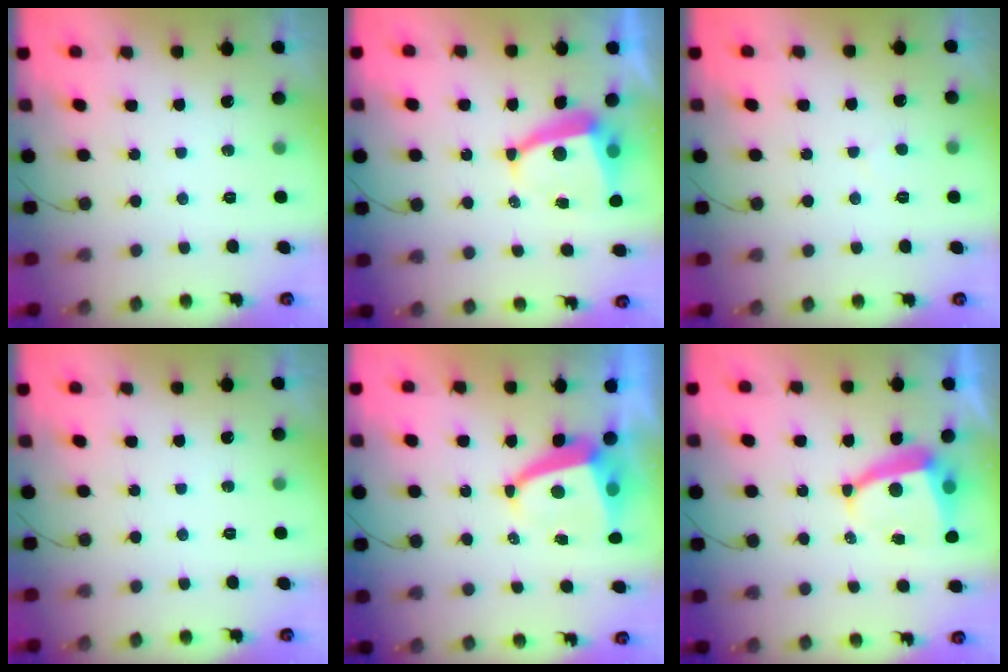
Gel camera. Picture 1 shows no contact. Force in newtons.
{"total": 6.6, "press": 6.6, "slide": 0.7}
{"total": 1.4, "press": 1.3, "slide": 0.1}
{"total": 0.0}
{"total": 5.8, "press": 5.8, "slide": 0.8}
{"total": 6.6, "press": 6.6, "slide": 0.7}